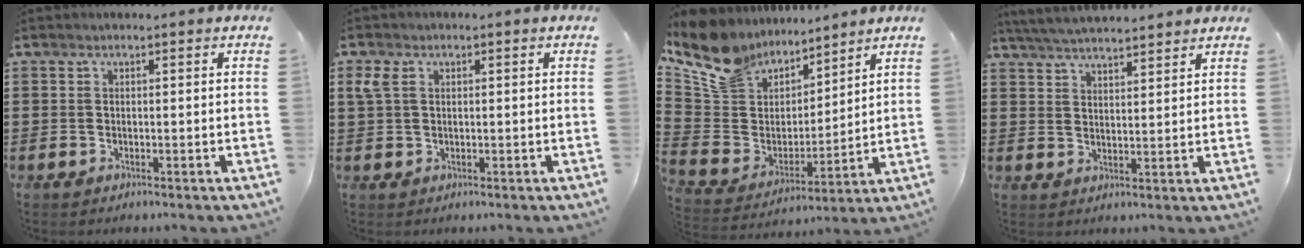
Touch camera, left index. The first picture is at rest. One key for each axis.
{"total": 2.5, "fx": 0.4, "fy": 1.6, "fz": 1.9, "tx": -0.057, "ty": 0.003, "tz": 0.001}
{"total": 11.0, "fx": 9.5, "fy": 5.2, "fz": 2.0, "tx": -0.101, "ty": -0.063, "tz": 0.179}
{"total": 4.3, "fx": 4.2, "fy": -0.1, "fz": 1.0, "tx": -0.033, "ty": -0.014, "tz": 0.076}